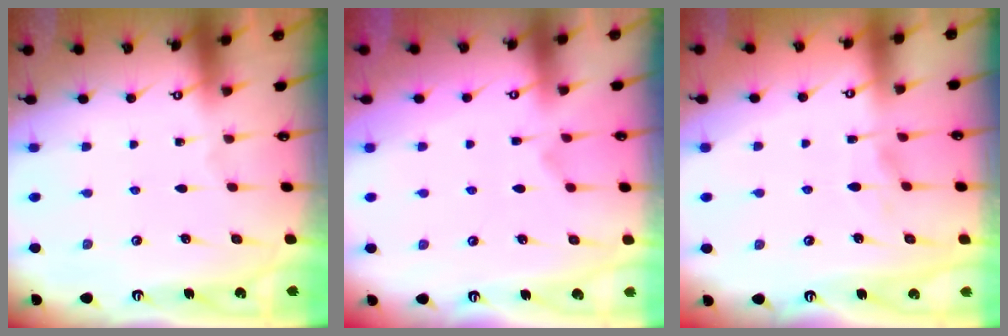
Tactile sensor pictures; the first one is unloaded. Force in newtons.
{"total": 2.3, "press": 2.0, "slide": 1.1}
{"total": 1.1, "press": 0.6, "slide": 0.9}